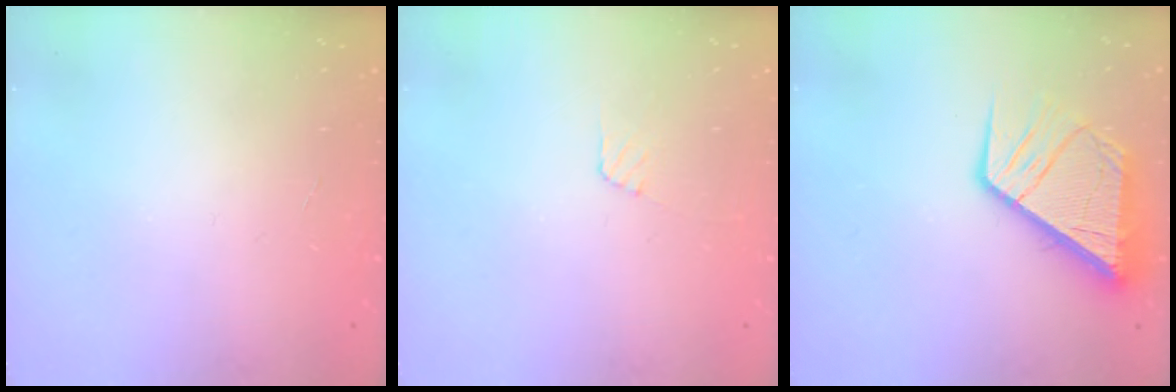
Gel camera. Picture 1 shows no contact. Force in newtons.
{"total": 5.5, "press": 5.5, "slide": 0.4}
{"total": 14.2, "press": 14.1, "slide": 1.8}